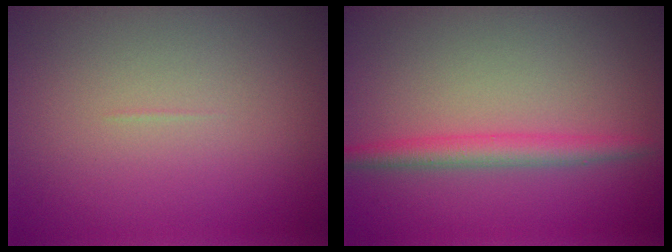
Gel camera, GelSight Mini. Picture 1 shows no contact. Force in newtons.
{"total": 2.4, "press": 2.4, "slide": 0.2}